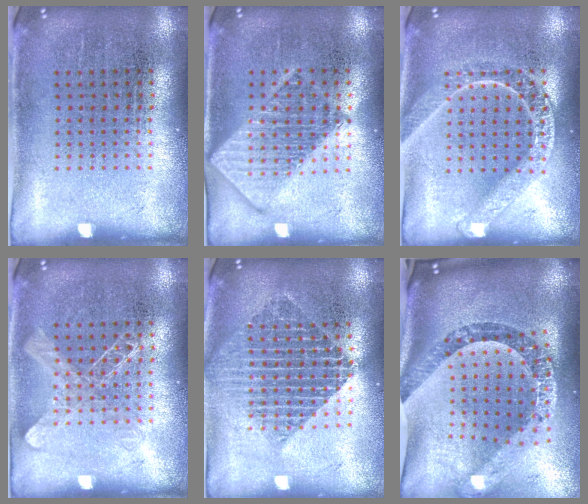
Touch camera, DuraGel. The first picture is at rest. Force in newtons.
{"total": 2.9, "press": 2.9, "slide": 0.4}
{"total": 2.8, "press": 2.8, "slide": 0.4}
{"total": 1.7, "press": 1.7, "slide": 0.4}
{"total": 1.8, "press": 1.6, "slide": 1.0}
{"total": 2.6, "press": 1.9, "slide": 1.7}